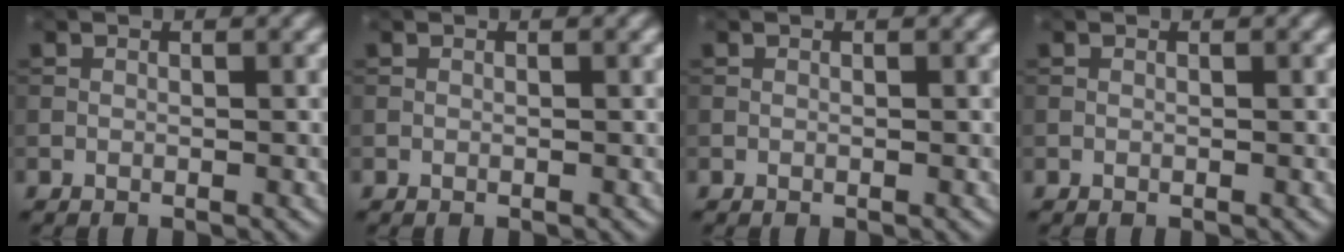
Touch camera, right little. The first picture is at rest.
{"total": 0.0}
{"total": 0.0}
{"total": 0.0}